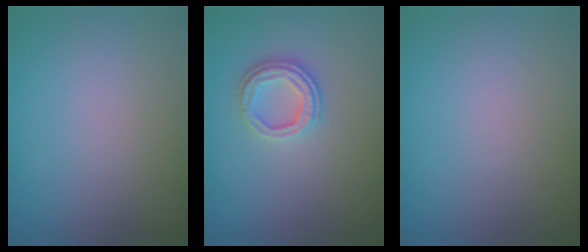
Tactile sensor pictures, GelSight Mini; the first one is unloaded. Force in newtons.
{"total": 3.1, "press": 2.5, "slide": 1.9}
{"total": 0.0}